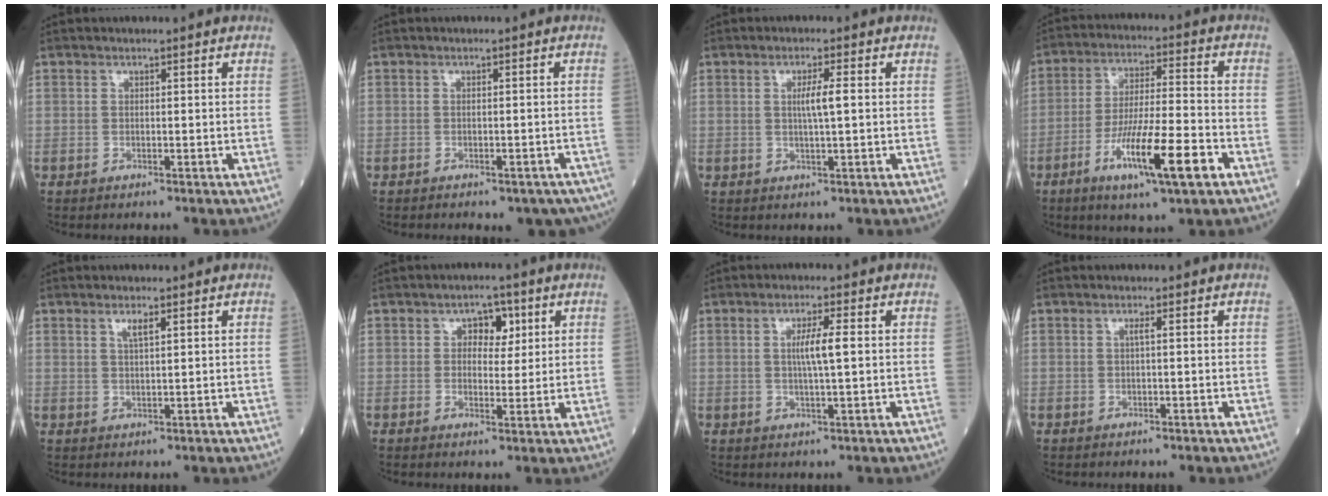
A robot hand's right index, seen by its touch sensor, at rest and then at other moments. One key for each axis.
{"total": 7.9, "fx": -6.3, "fy": 3.1, "fz": 3.8, "tx": -0.036, "ty": 0.003, "tz": -0.068}
{"total": 3.2, "fx": 0.4, "fy": -0.1, "fz": 3.1, "tx": -0.058, "ty": -0.002, "tz": 0.006}
{"total": 13.2, "fx": -6.0, "fy": 1.1, "fz": 11.7, "tx": -0.209, "ty": -0.015, "tz": -0.103}
{"total": 2.0, "fx": 1.2, "fy": 0.2, "fz": 1.6, "tx": -0.035, "ty": 0.001, "tz": 0.024}
{"total": 4.1, "fx": 1.5, "fy": 2.6, "fz": 2.7, "tx": -0.032, "ty": 0.008, "tz": 0.020}
{"total": 4.2, "fx": 0.5, "fy": 0.0, "fz": 4.1, "tx": -0.076, "ty": -0.001, "tz": 0.010}
{"total": 0.6, "fx": 0.1, "fy": -0.2, "fz": 0.6, "tx": -0.011, "ty": 0.000, "tz": 0.002}